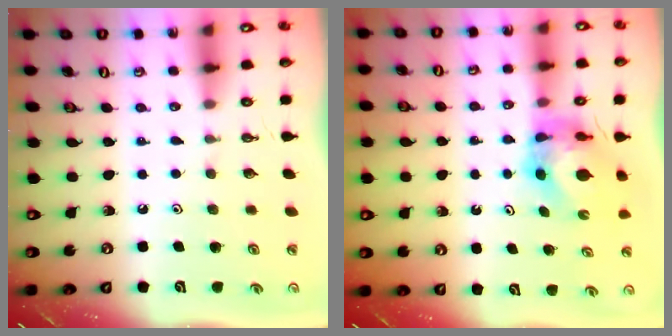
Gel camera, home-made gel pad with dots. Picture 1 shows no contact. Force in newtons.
{"total": 6.4, "press": 6.4, "slide": 0.6}